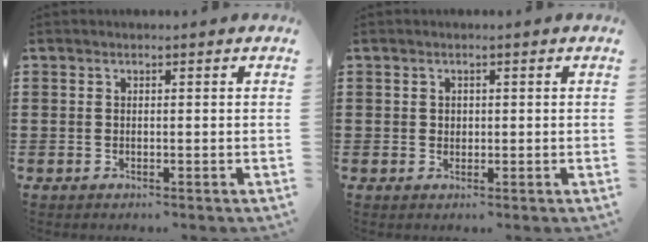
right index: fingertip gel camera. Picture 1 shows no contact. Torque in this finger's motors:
{"motor_torque": [0.27, 0.76, -0.02, 0.00]}